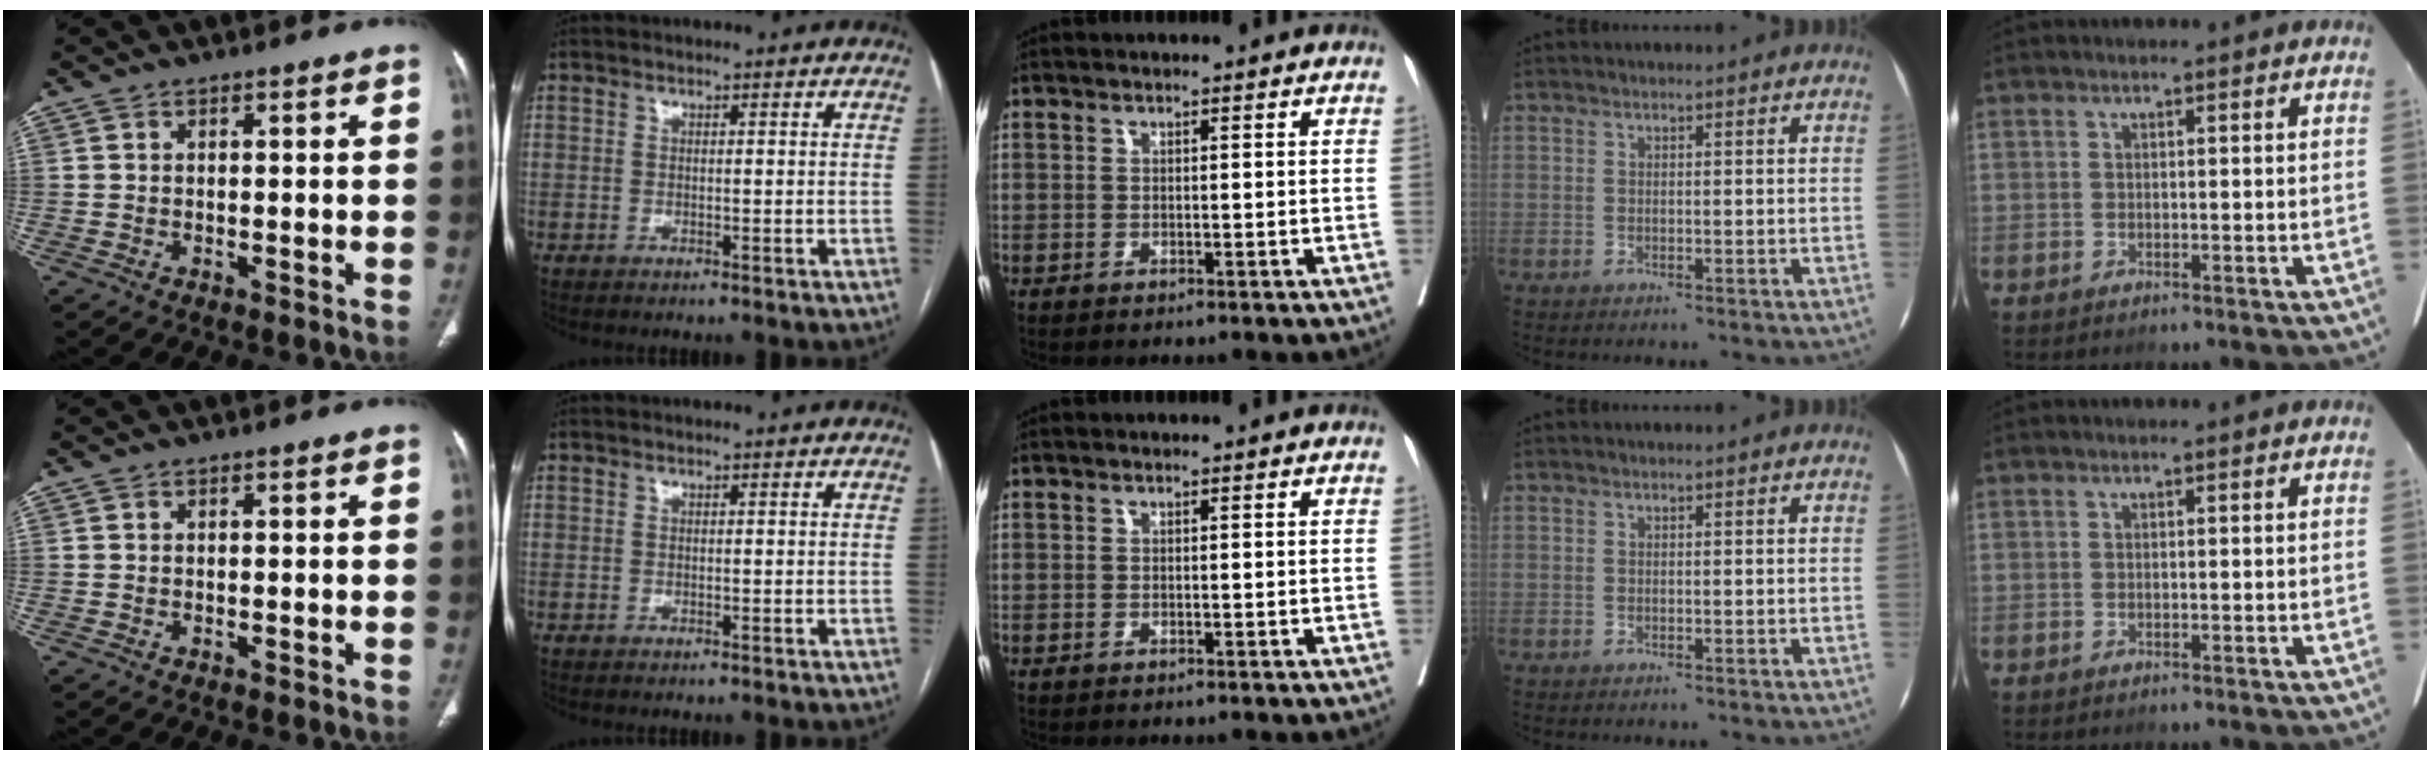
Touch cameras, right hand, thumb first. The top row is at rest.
{}